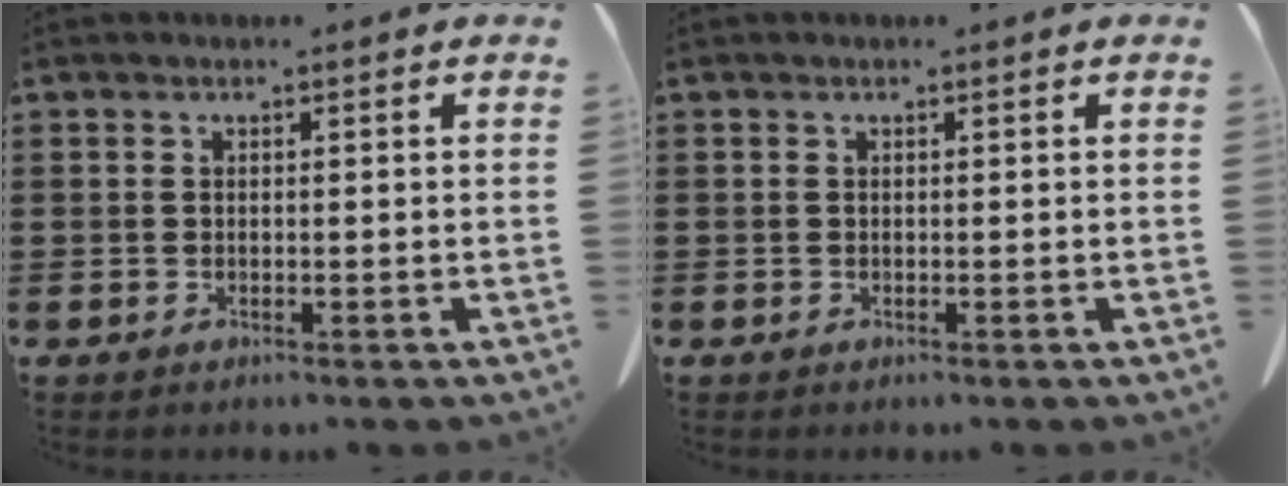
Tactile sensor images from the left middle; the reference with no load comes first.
{"total": 0.0}